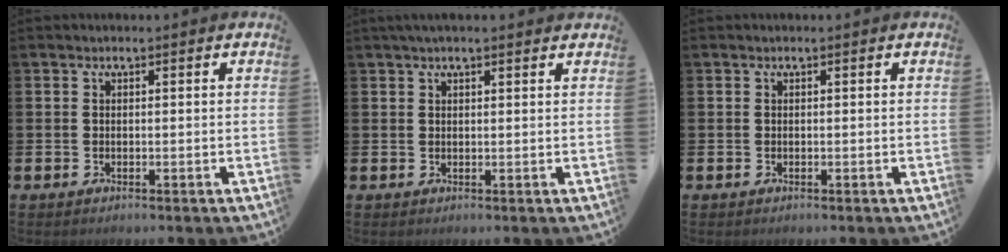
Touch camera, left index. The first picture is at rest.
{"total": 1.8, "force": [1.5, 0.2, 1.1], "torque": [-0.018, 0.004, 0.026]}
{"total": 0.0}